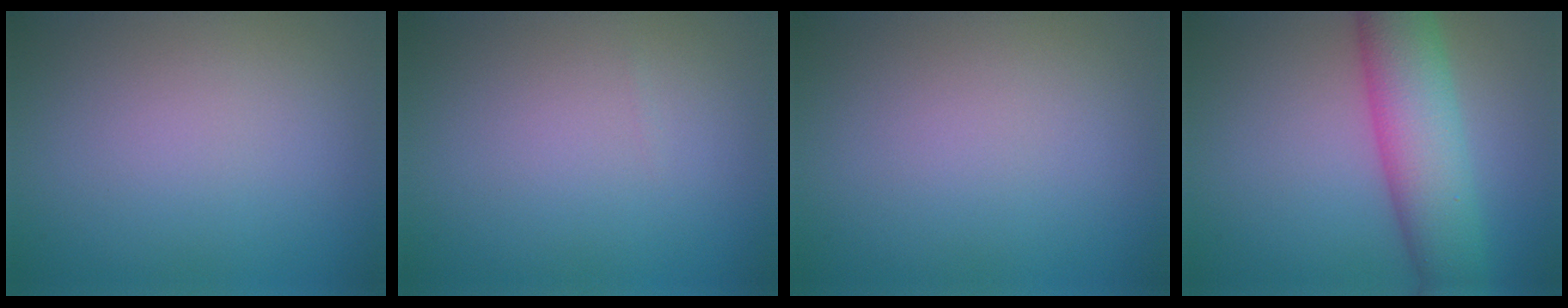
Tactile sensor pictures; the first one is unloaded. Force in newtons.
{"total": 0.0}
{"total": 0.0}
{"total": 8.0, "press": 8.0, "slide": 0.3}